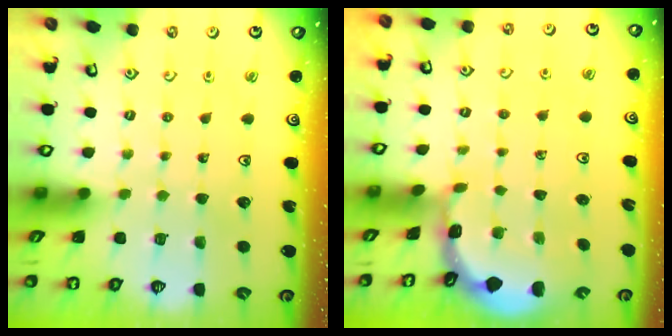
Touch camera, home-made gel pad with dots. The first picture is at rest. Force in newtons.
{"total": 1.2, "press": 1.2, "slide": 0.2}